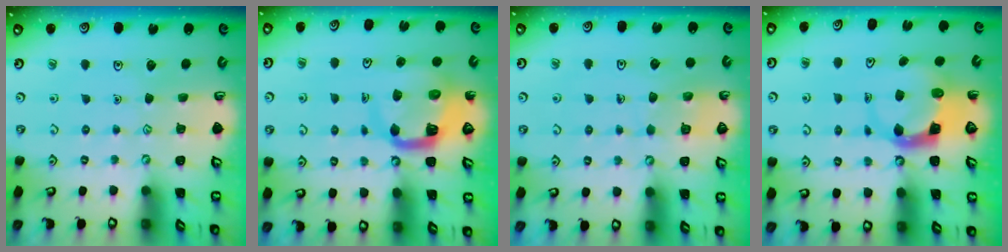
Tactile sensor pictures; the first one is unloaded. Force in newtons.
{"total": 7.6, "press": 7.5, "slide": 1.0}
{"total": 4.3, "press": 4.3, "slide": 0.3}
{"total": 4.0, "press": 3.9, "slide": 0.6}